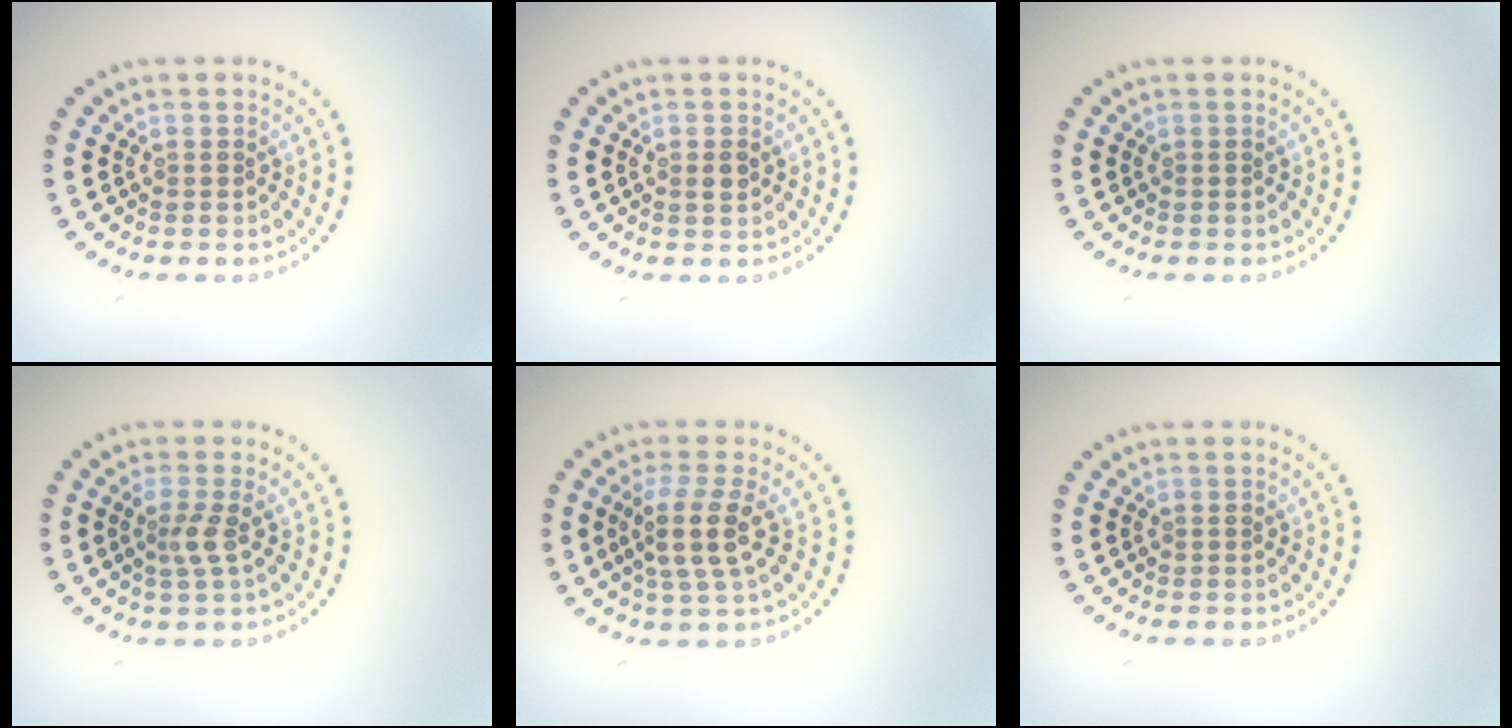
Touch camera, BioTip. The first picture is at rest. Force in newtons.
{"total": 1.1, "press": 1.1, "slide": 0.3}
{"total": 0.0}
{"total": 1.9, "press": 1.4, "slide": 1.3}
{"total": 3.6, "press": 3.0, "slide": 1.9}
{"total": 0.0}